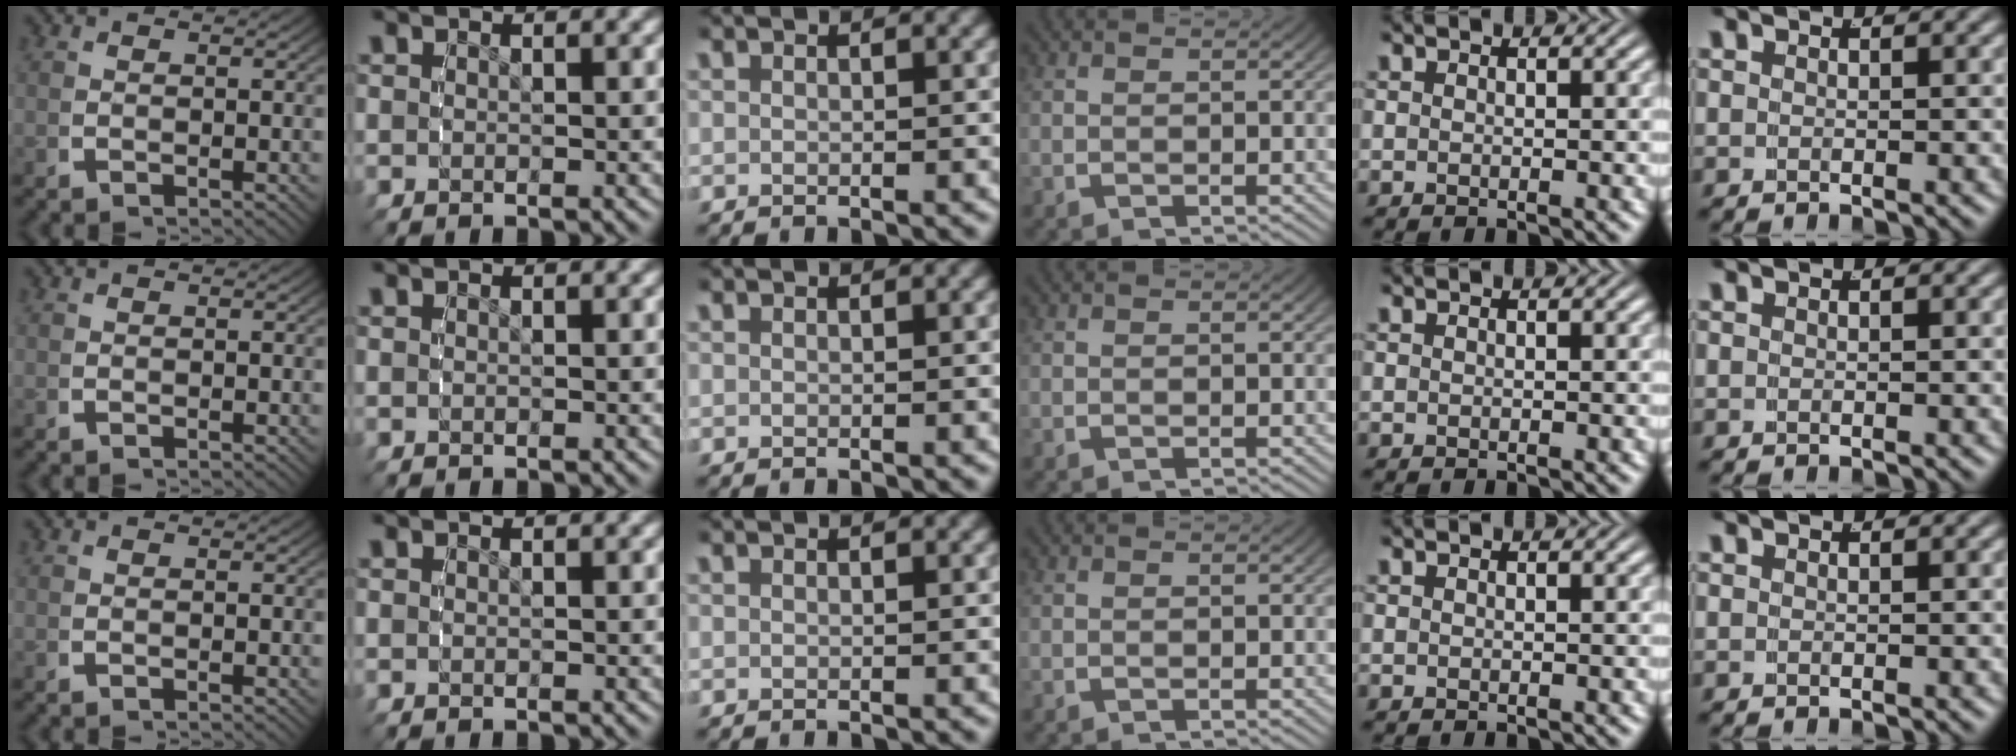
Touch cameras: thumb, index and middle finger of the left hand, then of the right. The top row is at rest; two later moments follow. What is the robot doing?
{"motion": "reach", "object": "jewelry box"}